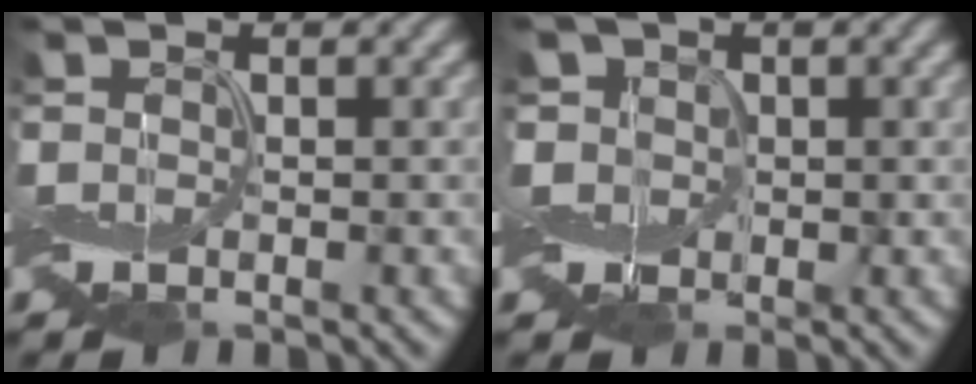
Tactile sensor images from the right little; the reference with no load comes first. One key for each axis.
{"total": 2.5, "fx": 0.1, "fy": 2.4, "fz": 0.5, "tx": -0.016, "ty": 0.002, "tz": -0.010}